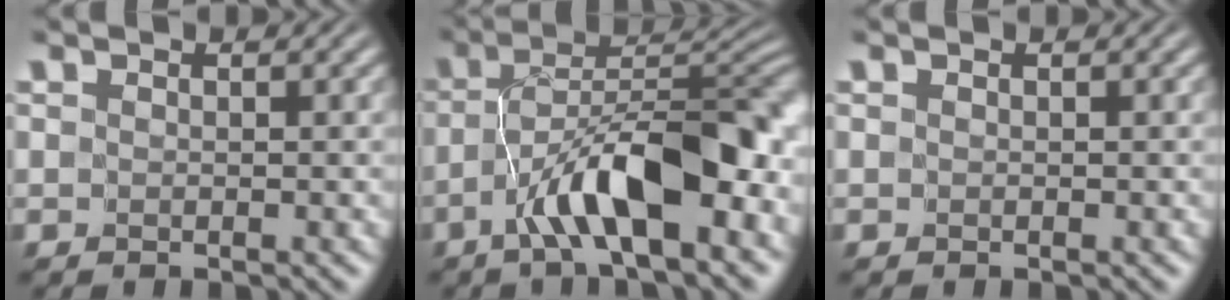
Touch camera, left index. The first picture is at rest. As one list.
[{"total": 9.7, "force": [-4.0, 3.0, 8.3], "torque": [-0.132, 0.016, -0.065]}, {"total": 0.0}]